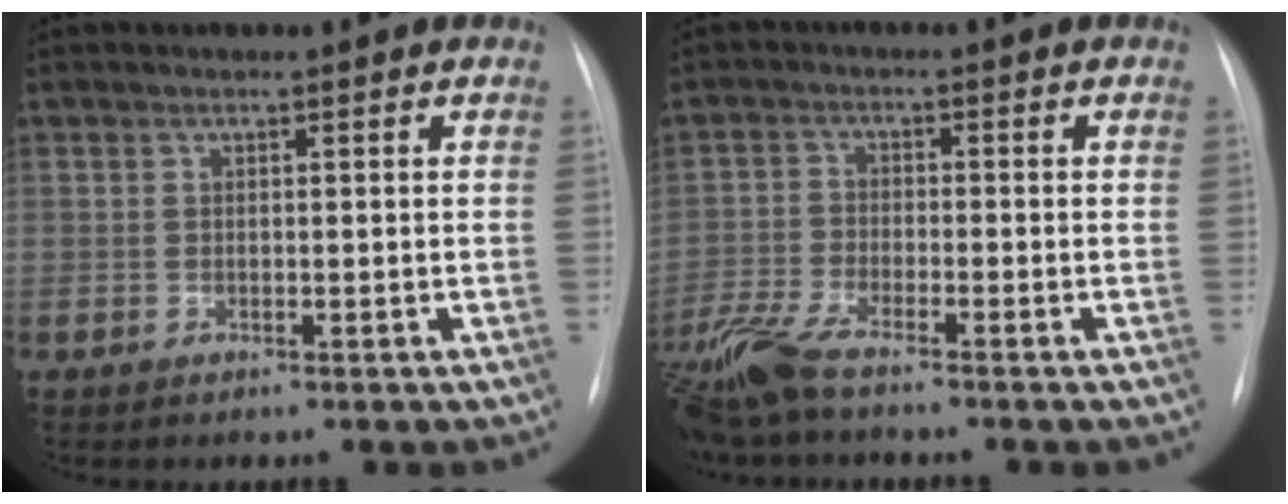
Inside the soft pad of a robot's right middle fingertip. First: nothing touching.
{"total": 7.7, "force": [-6.3, 0.8, 4.3], "torque": [-0.101, -0.021, -0.126]}